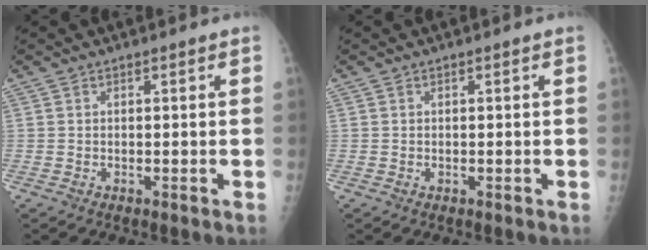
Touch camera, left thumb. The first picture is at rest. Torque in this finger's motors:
{"motor_torque": [-0.13, -0.06, -0.12, -0.12, 0.00]}